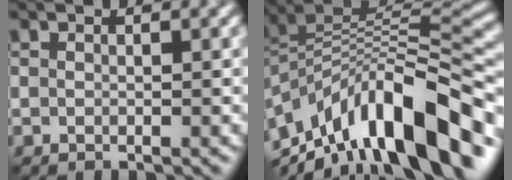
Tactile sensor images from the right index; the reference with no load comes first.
{"total": 13.1, "force": [-6.2, 5.6, 10.1], "torque": [-0.165, 0.026, -0.106]}